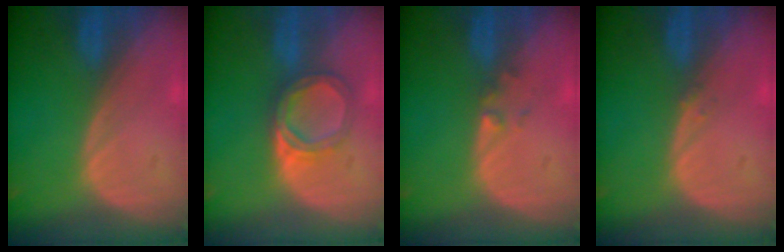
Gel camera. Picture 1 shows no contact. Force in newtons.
{"total": 5.1, "press": 5.0, "slide": 1.0}
{"total": 1.3, "press": 1.0, "slide": 0.8}
{"total": 0.6, "press": 0.5, "slide": 0.3}